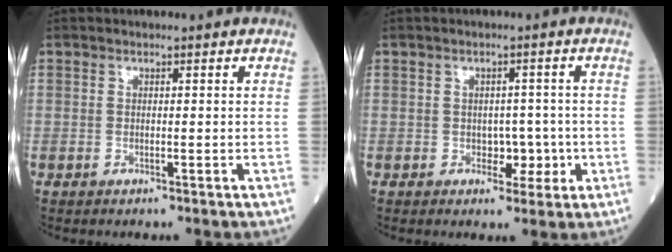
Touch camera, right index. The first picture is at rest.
{"total": 3.4, "force": [-0.6, 2.4, 2.3], "torque": [-0.018, 0.008, -0.005]}